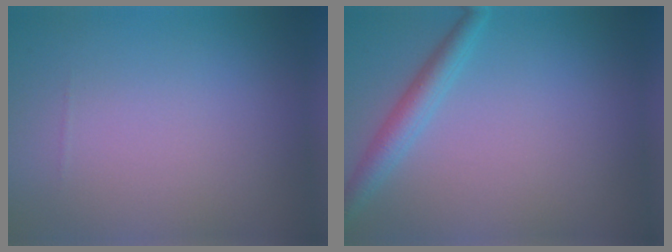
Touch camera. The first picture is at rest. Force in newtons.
{"total": 2.7, "press": 2.7, "slide": 0.1}